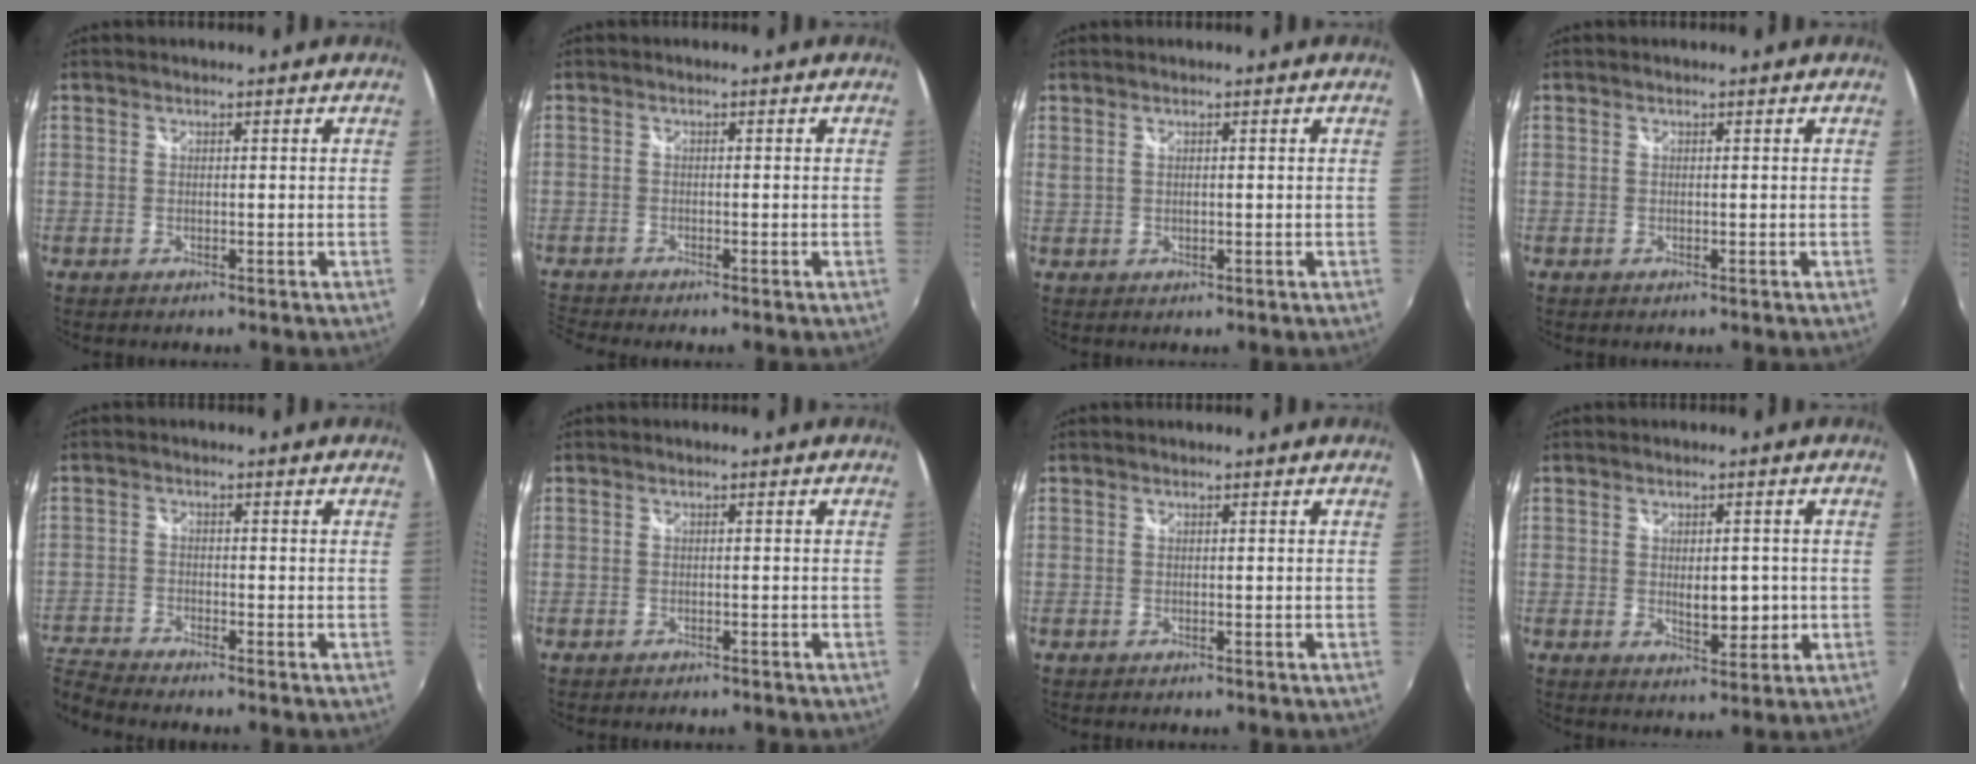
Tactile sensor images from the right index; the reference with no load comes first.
{"total": 3.0, "force": [-2.9, -0.7, 0.5], "torque": [-0.025, -0.015, -0.061]}
{"total": 1.2, "force": [0.7, 0.3, 0.9], "torque": [-0.018, 0.004, 0.017]}
{"total": 0.0}
{"total": 6.8, "force": [-6.7, 0.1, 1.5], "torque": [-0.055, -0.020, -0.138]}
{"total": 2.6, "force": [-2.3, 0.7, 0.9], "torque": [-0.022, -0.011, -0.032]}
{"total": 0.7, "force": [-0.7, 0.0, 0.2], "torque": [-0.008, -0.003, -0.010]}
{"total": 4.9, "force": [-0.4, 2.5, 4.3], "torque": [-0.066, -0.004, 0.003]}